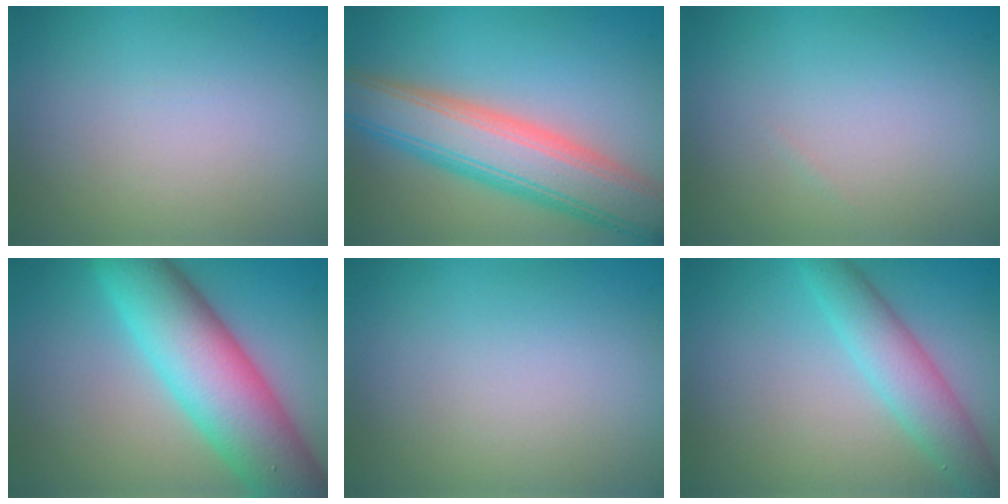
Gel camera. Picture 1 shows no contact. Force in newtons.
{"total": 8.5, "press": 8.5, "slide": 0.4}
{"total": 0.0}
{"total": 10.6, "press": 10.6, "slide": 0.2}
{"total": 0.0}
{"total": 4.1, "press": 4.1, "slide": 0.1}